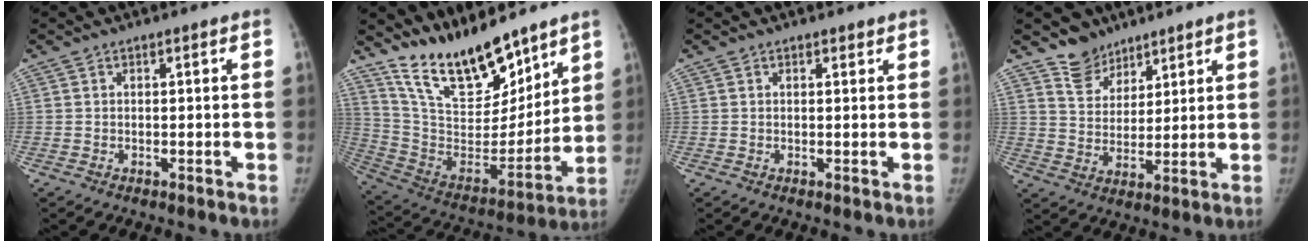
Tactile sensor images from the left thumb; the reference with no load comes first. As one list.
[{"total": 20.2, "force": [15.9, 7.5, 10.1], "torque": [-0.125, -0.097, 0.291]}, {"total": 0.8, "force": [0.7, 0.5, 0.3], "torque": [0.000, -0.005, 0.007]}, {"total": 7.2, "force": [5.6, 4.4, 0.9], "torque": [0.014, -0.047, 0.107]}]